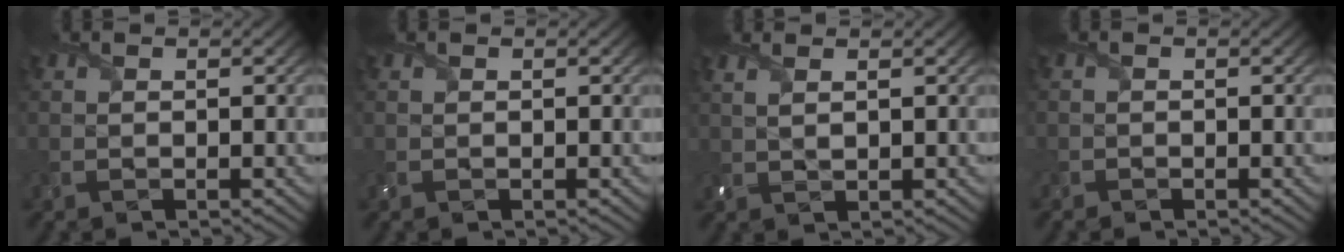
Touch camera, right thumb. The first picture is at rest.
{"total": 0.6, "force": [0.2, 0.4, 0.3], "torque": [-0.008, 0.002, 0.005]}
{"total": 2.1, "force": [1.2, 0.5, 1.6], "torque": [-0.034, -0.002, 0.026]}
{"total": 0.9, "force": [-0.6, 0.6, -0.1], "torque": [0.002, -0.004, -0.016]}